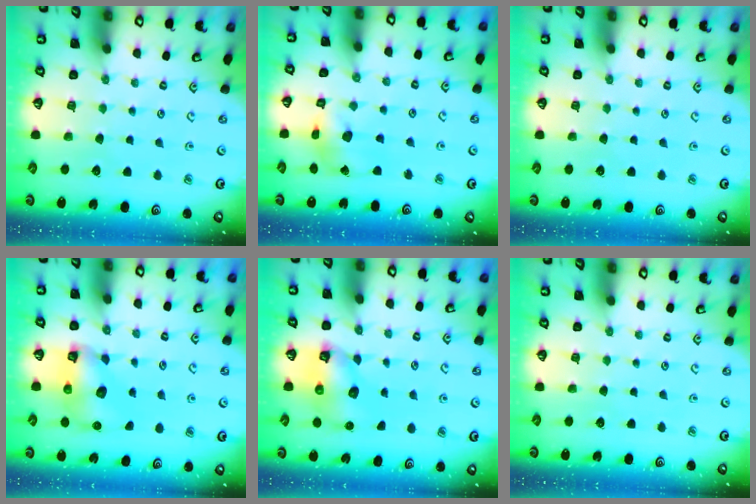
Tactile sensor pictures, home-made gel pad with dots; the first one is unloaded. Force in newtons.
{"total": 9.9, "press": 9.8, "slide": 1.1}
{"total": 0.0}
{"total": 7.9, "press": 7.9, "slide": 0.5}
{"total": 8.6, "press": 8.6, "slide": 0.7}
{"total": 0.0}